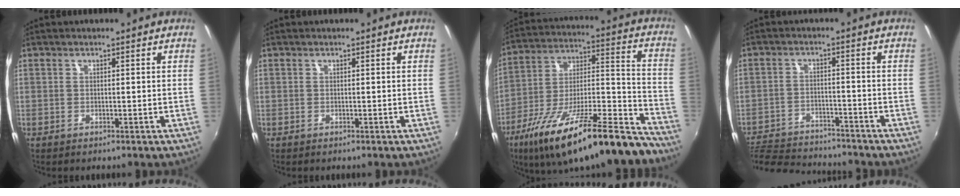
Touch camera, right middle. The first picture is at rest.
{"total": 0.0}
{"total": 27.0, "force": [-19.5, 5.8, 17.7], "torque": [-0.274, -0.025, -0.302]}
{"total": 15.7, "force": [-14.3, 3.7, 5.3], "torque": [-0.128, -0.008, -0.221]}